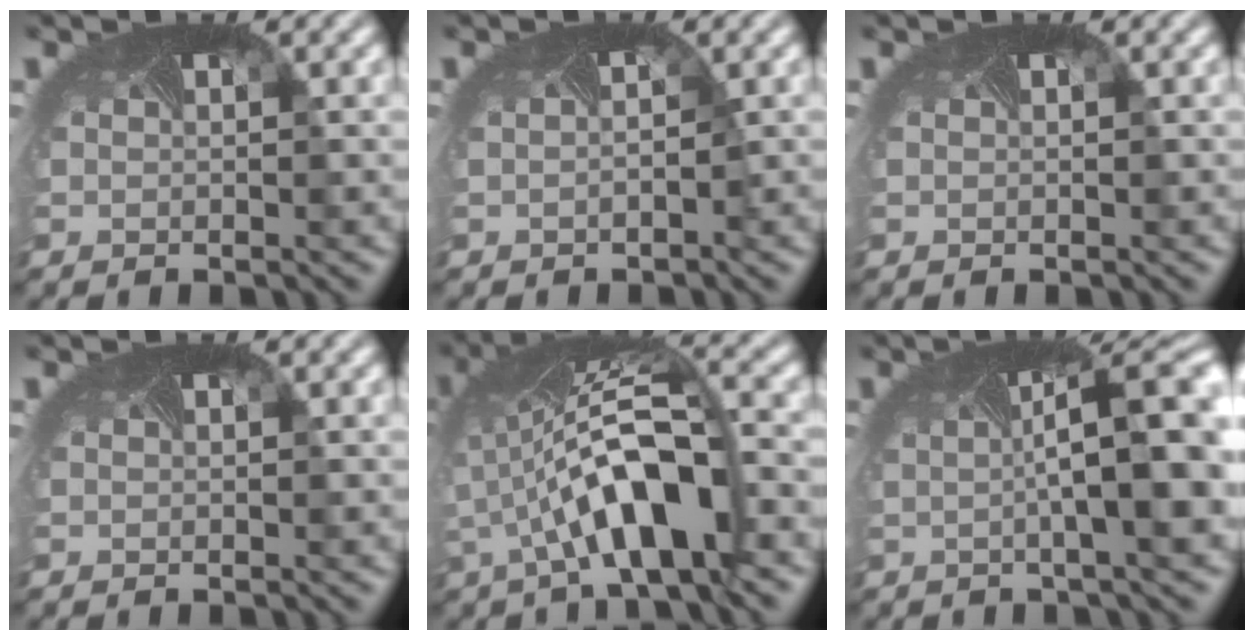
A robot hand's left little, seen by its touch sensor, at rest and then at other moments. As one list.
[{"total": 1.4, "force": [0.0, 0.7, 1.2], "torque": [-0.008, 0.003, -0.006]}, {"total": 0.0}, {"total": 0.0}, {"total": 6.3, "force": [-2.1, 1.9, 5.6], "torque": [-0.134, -0.004, -0.031]}, {"total": 8.6, "force": [0.3, 1.9, 8.3], "torque": [-0.123, 0.002, 0.008]}]